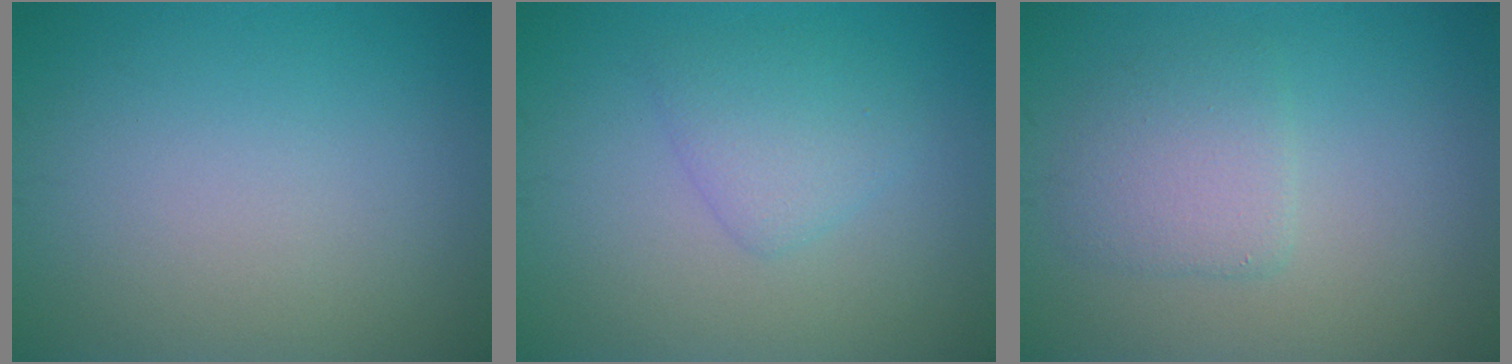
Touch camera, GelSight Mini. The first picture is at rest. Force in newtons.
{"total": 2.5, "press": 2.5, "slide": 0.1}
{"total": 2.9, "press": 2.9, "slide": 0.3}